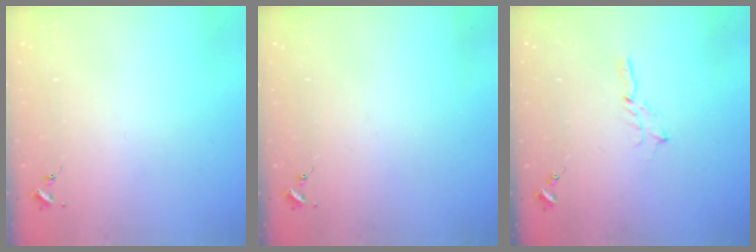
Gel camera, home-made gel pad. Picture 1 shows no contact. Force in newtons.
{"total": 0.0}
{"total": 3.5, "press": 3.5, "slide": 0.1}